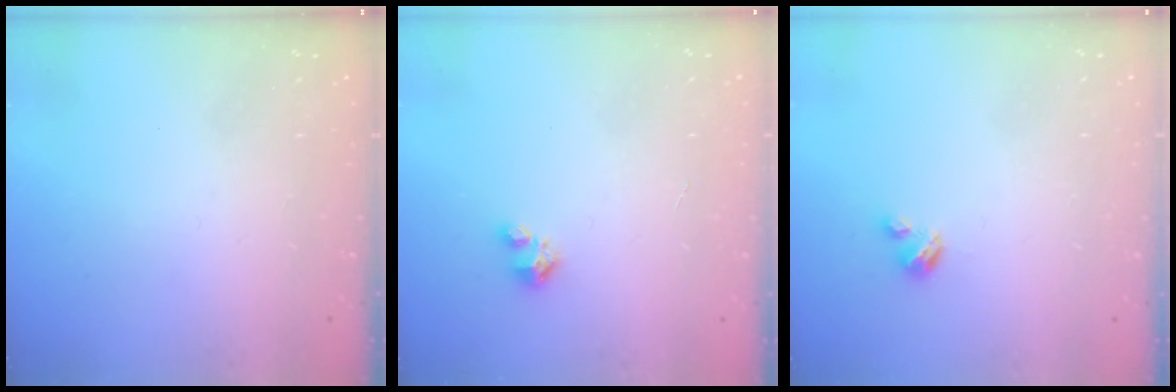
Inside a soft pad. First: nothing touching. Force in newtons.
{"total": 1.6, "press": 1.6, "slide": 0.1}
{"total": 2.9, "press": 2.9, "slide": 0.3}